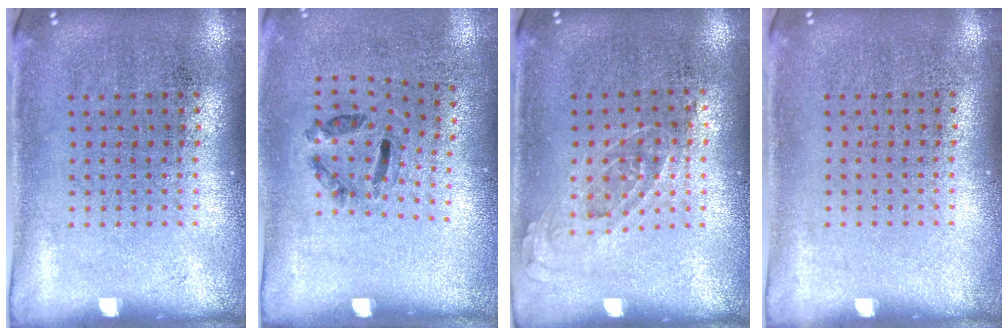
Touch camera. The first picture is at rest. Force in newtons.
{"total": 1.3, "press": 0.6, "slide": 1.1}
{"total": 0.6, "press": 0.6, "slide": 0.3}
{"total": 0.0}